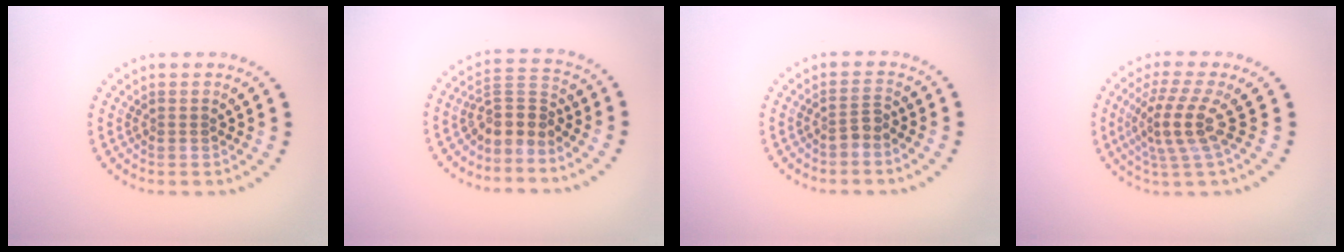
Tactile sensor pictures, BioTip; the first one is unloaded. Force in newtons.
{"total": 3.0, "press": 2.1, "slide": 2.2}
{"total": 1.2, "press": 0.9, "slide": 0.8}
{"total": 3.8, "press": 2.8, "slide": 2.6}